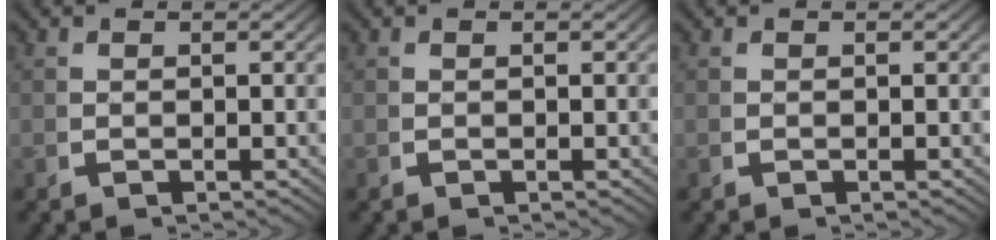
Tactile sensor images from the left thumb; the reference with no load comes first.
{"total": 0.0}
{"total": 0.0}